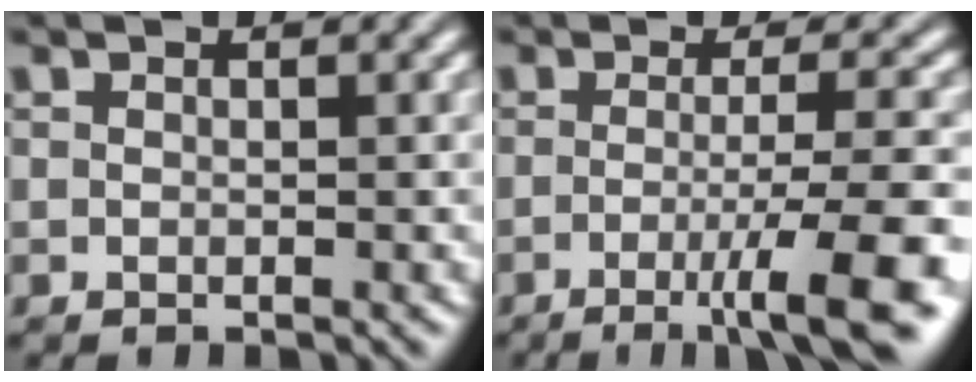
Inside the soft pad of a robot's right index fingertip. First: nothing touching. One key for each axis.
{"total": 7.0, "fx": -3.4, "fy": 0.1, "fz": 6.1, "tx": -0.074, "ty": -0.012, "tz": -0.046}